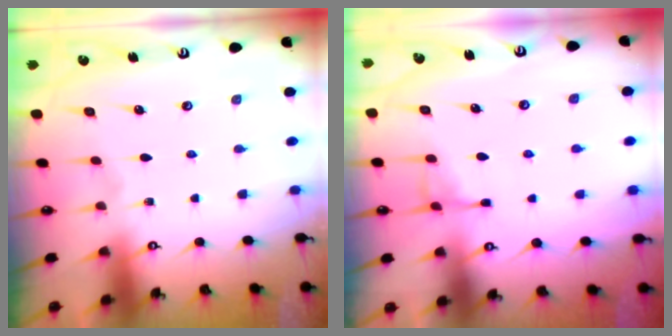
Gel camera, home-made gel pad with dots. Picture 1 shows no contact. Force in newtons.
{"total": 4.8, "press": 4.7, "slide": 0.7}